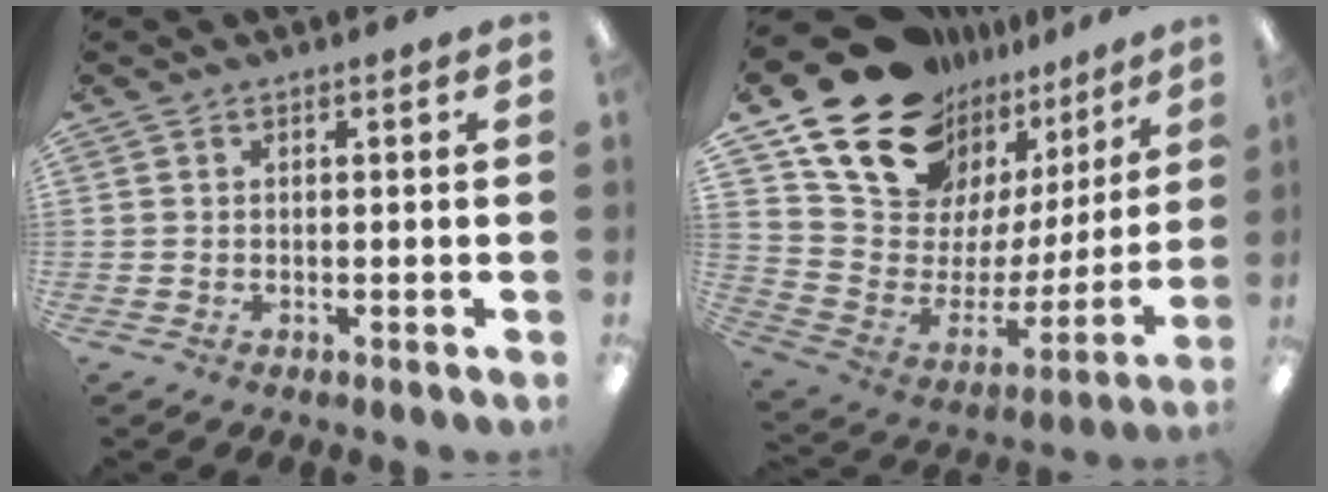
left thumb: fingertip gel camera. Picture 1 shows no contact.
{"total": 21.1, "force": [16.0, 11.6, 7.2], "torque": [-0.127, -0.124, 0.304]}